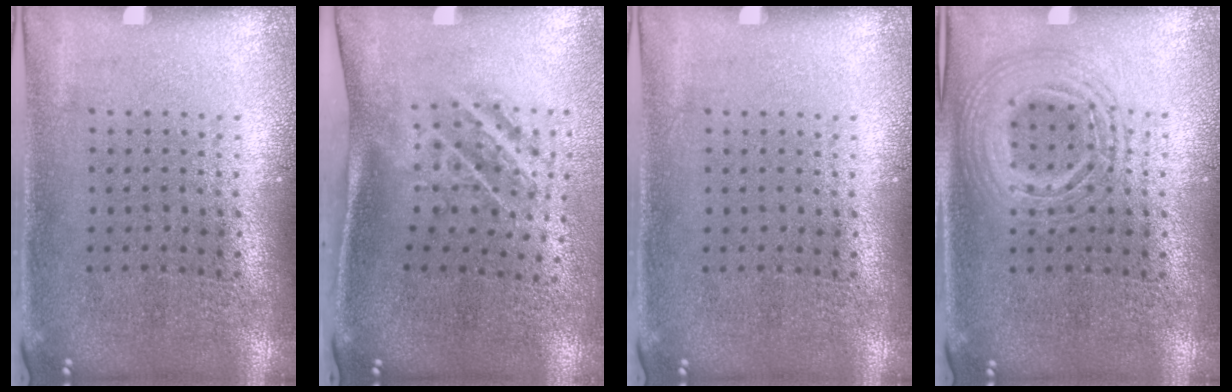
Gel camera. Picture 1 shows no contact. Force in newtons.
{"total": 1.9, "press": 1.1, "slide": 1.6}
{"total": 0.0}
{"total": 2.9, "press": 2.9, "slide": 0.3}